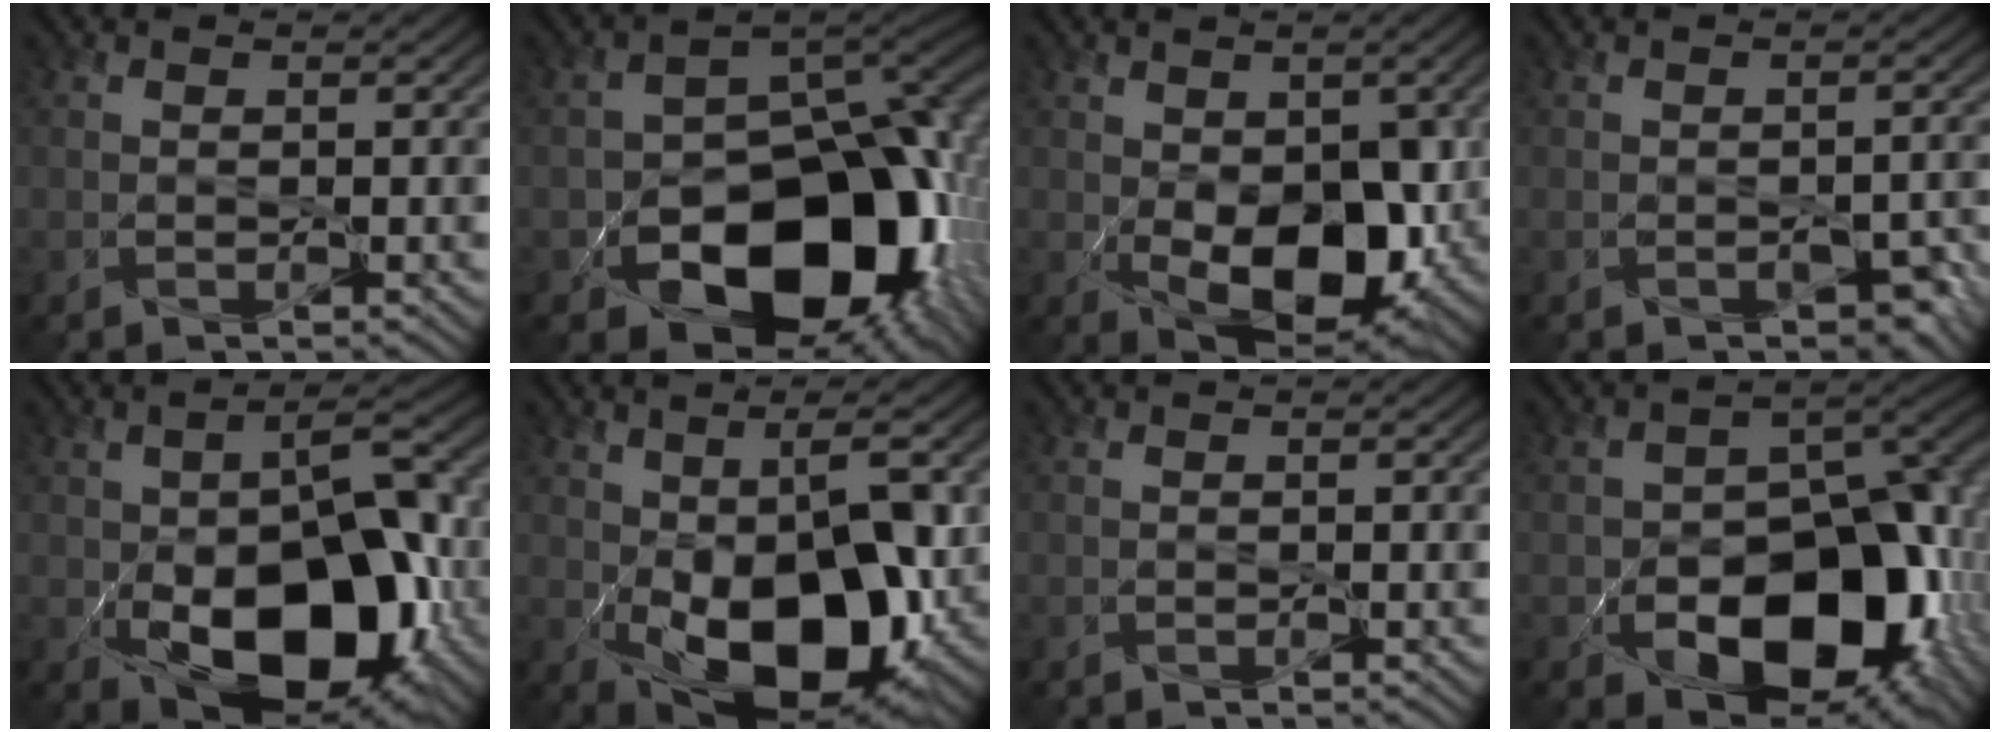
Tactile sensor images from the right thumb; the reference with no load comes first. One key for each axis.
{"total": 18.1, "fx": -6.9, "fy": 11.9, "fz": 11.7, "tx": -0.150, "ty": -0.048, "tz": -0.104}
{"total": 10.7, "fx": -1.6, "fy": 6.5, "fz": 8.3, "tx": -0.137, "ty": -0.028, "tz": -0.016}
{"total": 3.1, "fx": -1.6, "fy": 1.8, "fz": 2.0, "tx": -0.027, "ty": -0.006, "tz": -0.013}
{"total": 16.4, "fx": -4.4, "fy": 9.5, "fz": 12.6, "tx": -0.179, "ty": -0.024, "tz": -0.066}
{"total": 16.1, "fx": -2.6, "fy": 8.7, "fz": 13.3, "tx": -0.206, "ty": -0.031, "tz": -0.035}
{"total": 0.0}
{"total": 16.6, "fx": -5.6, "fy": 11.0, "fz": 11.1, "tx": -0.123, "ty": -0.034, "tz": -0.092}